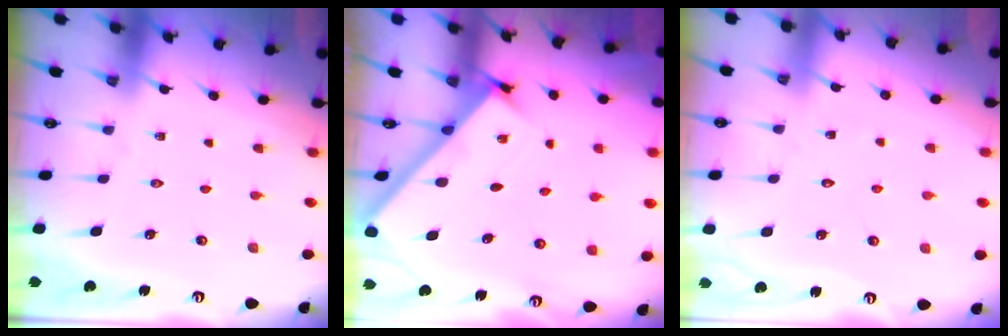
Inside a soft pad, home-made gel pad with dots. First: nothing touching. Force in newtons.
{"total": 2.5, "press": 2.5, "slide": 0.3}
{"total": 3.5, "press": 3.5, "slide": 0.4}